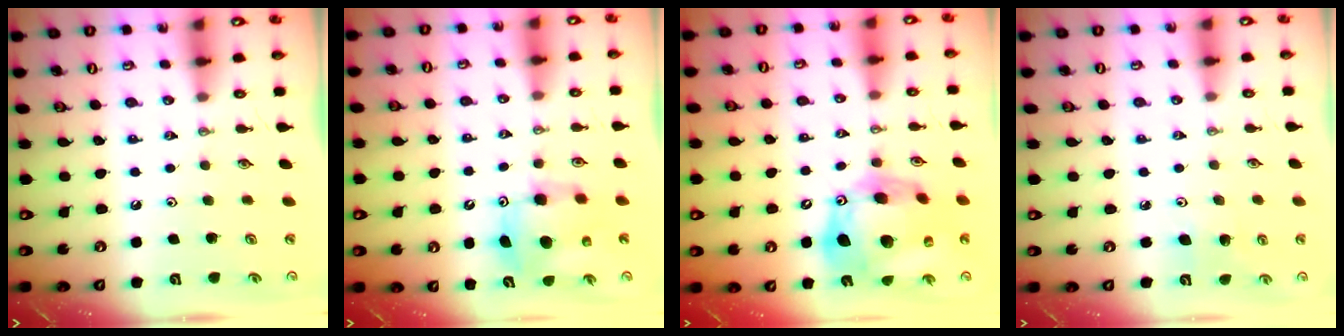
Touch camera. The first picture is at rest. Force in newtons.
{"total": 7.5, "press": 7.5, "slide": 0.3}
{"total": 19.6, "press": 19.4, "slide": 2.7}
{"total": 4.7, "press": 4.6, "slide": 1.0}